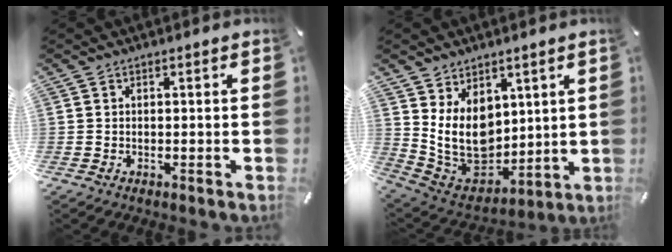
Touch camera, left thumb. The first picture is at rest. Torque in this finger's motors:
{"motor_torque": [2.27, 2.22, 0.57, -0.03, 0.15]}